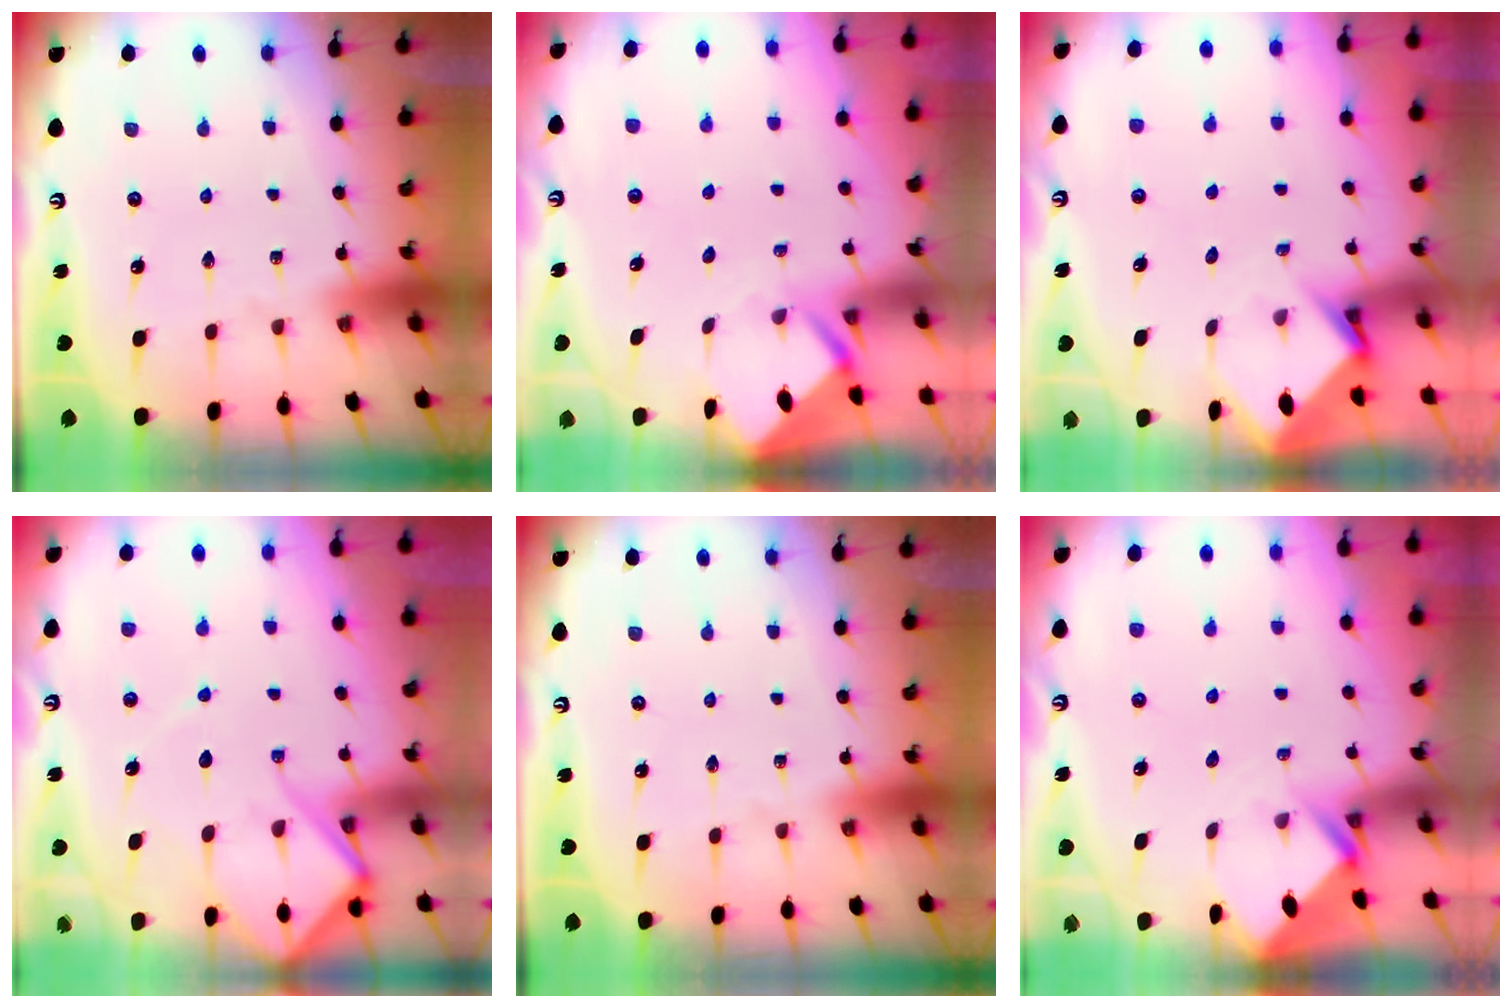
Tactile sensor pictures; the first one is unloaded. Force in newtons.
{"total": 3.3, "press": 3.2, "slide": 0.3}
{"total": 3.7, "press": 3.7, "slide": 0.2}
{"total": 10.3, "press": 10.2, "slide": 1.0}
{"total": 0.0}
{"total": 2.7, "press": 2.7, "slide": 0.2}